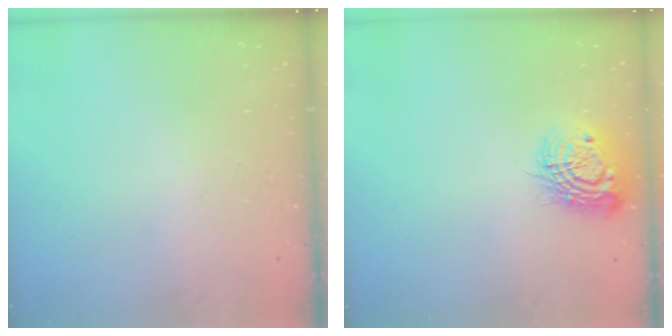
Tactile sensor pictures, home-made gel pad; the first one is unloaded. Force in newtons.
{"total": 13.6, "press": 13.5, "slide": 0.9}